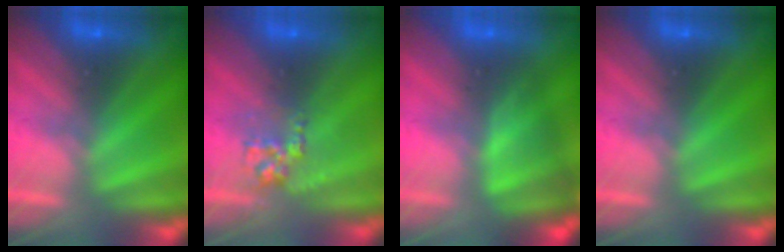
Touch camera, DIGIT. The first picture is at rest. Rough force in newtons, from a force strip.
{"total": 2.8}
{"total": 4.7}
{"total": 0.0}